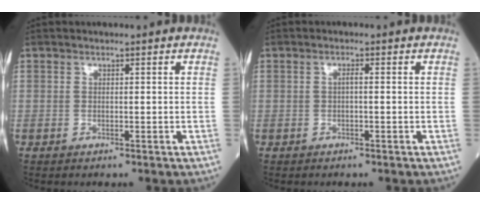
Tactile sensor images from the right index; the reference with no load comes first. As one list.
[{"total": 1.0, "force": [0.0, 0.1, 1.0], "torque": [-0.018, 0.002, -0.001]}]